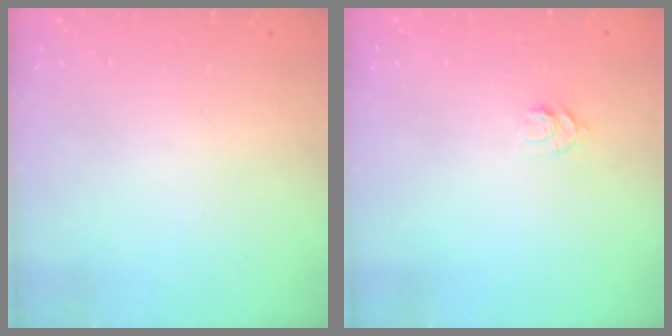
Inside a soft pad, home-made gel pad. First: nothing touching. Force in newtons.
{"total": 4.7, "press": 4.7, "slide": 0.5}